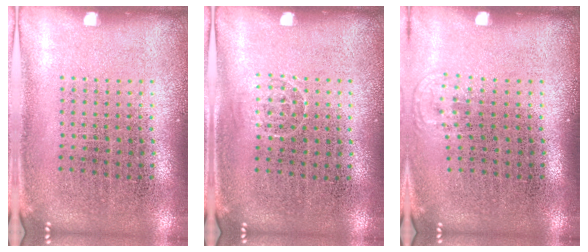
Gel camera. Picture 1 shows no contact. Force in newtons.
{"total": 0.7, "press": 0.5, "slide": 0.5}
{"total": 0.6, "press": 0.5, "slide": 0.4}